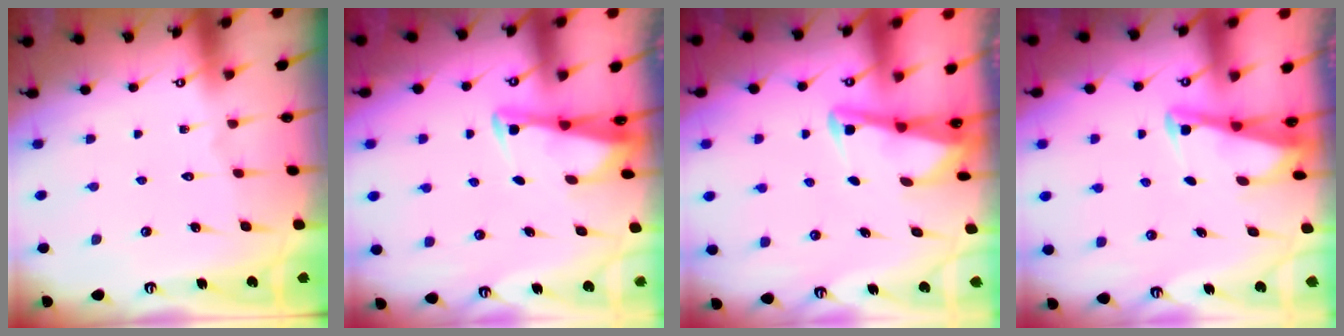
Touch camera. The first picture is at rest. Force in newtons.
{"total": 3.0, "press": 2.9, "slide": 0.3}
{"total": 3.0, "press": 3.0, "slide": 0.4}
{"total": 2.8, "press": 2.8, "slide": 0.3}